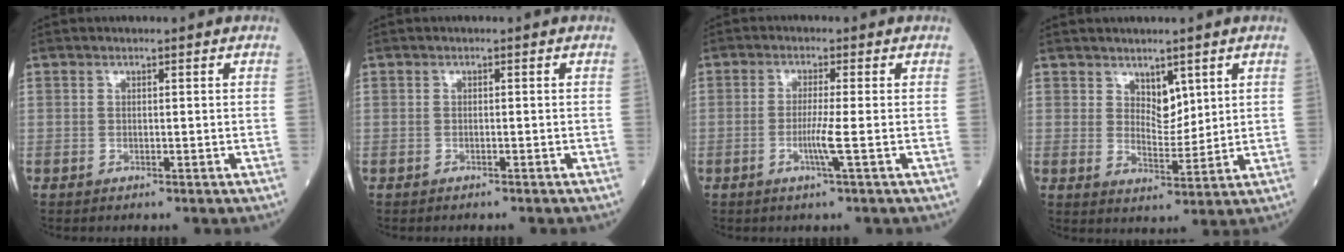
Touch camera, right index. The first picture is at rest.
{"total": 1.9, "force": [-1.4, 0.9, 0.9], "torque": [-0.027, -0.004, -0.014]}
{"total": 3.8, "force": [-1.2, -0.5, 3.6], "torque": [-0.076, -0.008, -0.025]}
{"total": 5.6, "force": [2.9, 3.1, 3.7], "torque": [-0.071, -0.001, 0.062]}